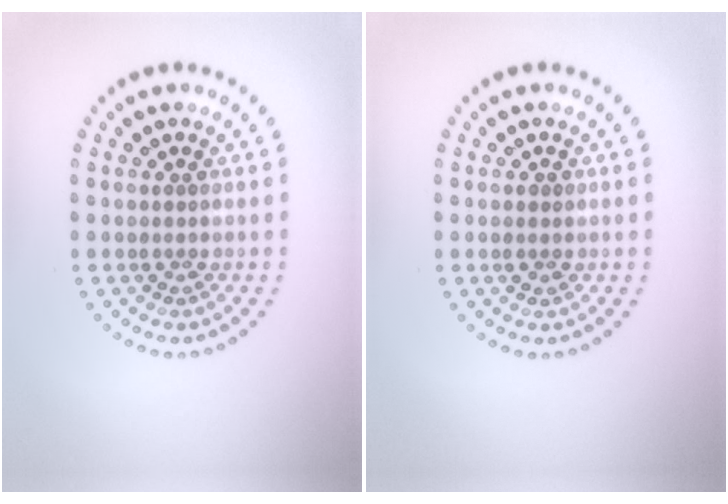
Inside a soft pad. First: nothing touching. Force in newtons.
{"total": 0.8, "press": 0.8, "slide": 0.1}